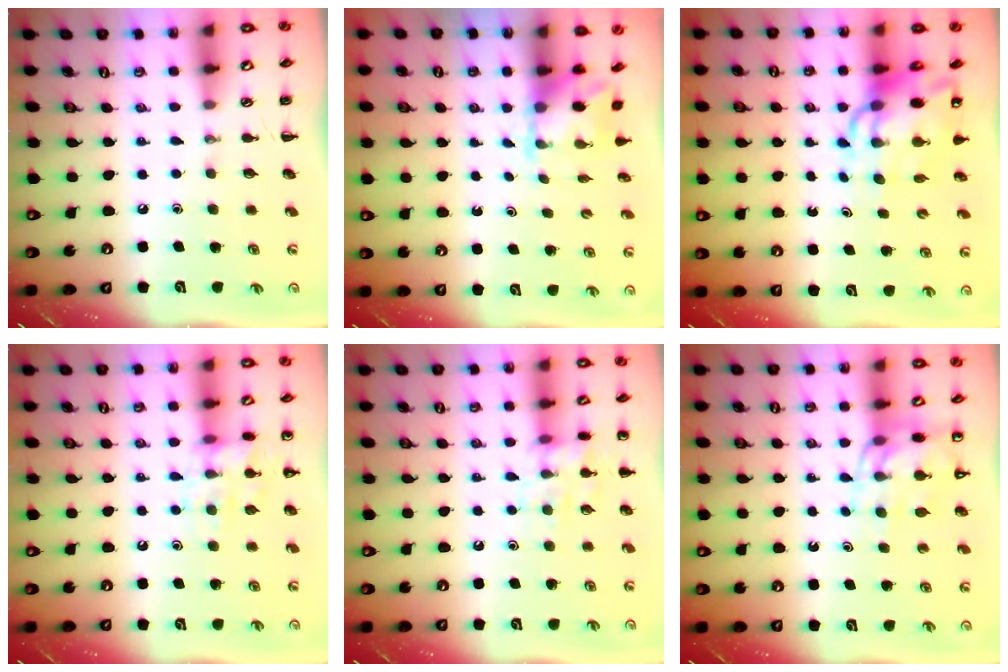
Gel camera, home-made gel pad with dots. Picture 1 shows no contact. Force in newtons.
{"total": 2.0, "press": 1.9, "slide": 0.7}
{"total": 10.9, "press": 10.5, "slide": 3.0}
{"total": 12.2, "press": 12.2, "slide": 0.7}
{"total": 11.5, "press": 11.5, "slide": 0.8}
{"total": 11.0, "press": 10.6, "slide": 3.0}